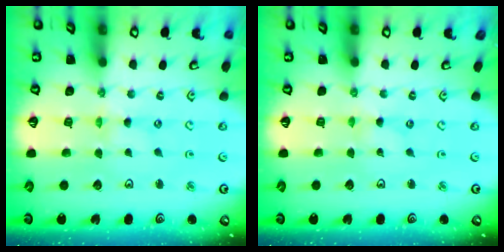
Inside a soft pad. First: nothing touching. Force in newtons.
{"total": 0.0}